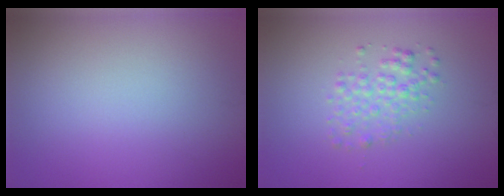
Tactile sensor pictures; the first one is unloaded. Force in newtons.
{"total": 2.3, "press": 2.3, "slide": 0.1}